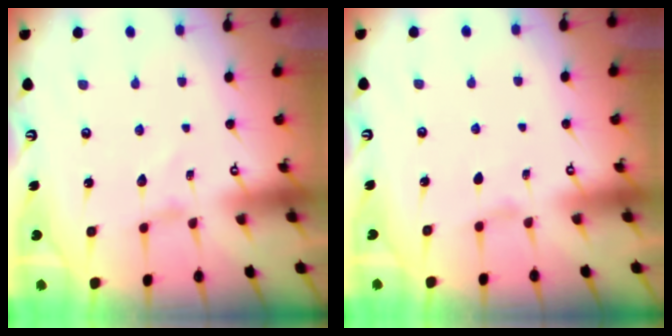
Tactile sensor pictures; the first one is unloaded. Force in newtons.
{"total": 1.7, "press": 1.7, "slide": 0.4}